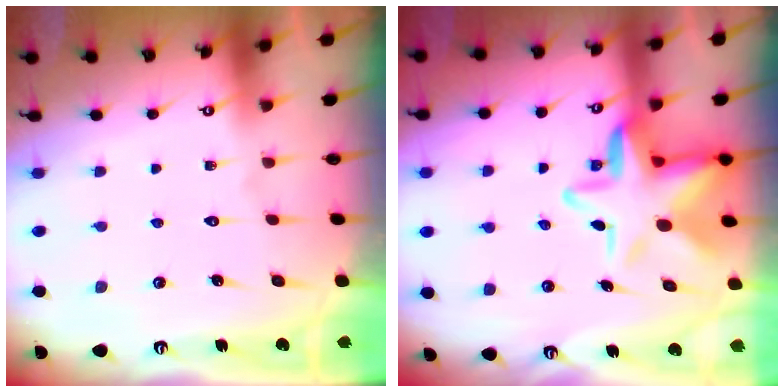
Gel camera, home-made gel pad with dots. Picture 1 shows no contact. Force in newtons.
{"total": 12.4, "press": 12.2, "slide": 2.5}